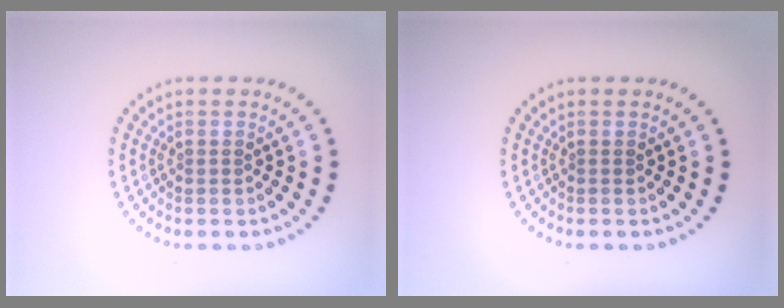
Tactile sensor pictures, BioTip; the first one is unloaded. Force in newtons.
{"total": 0.0}